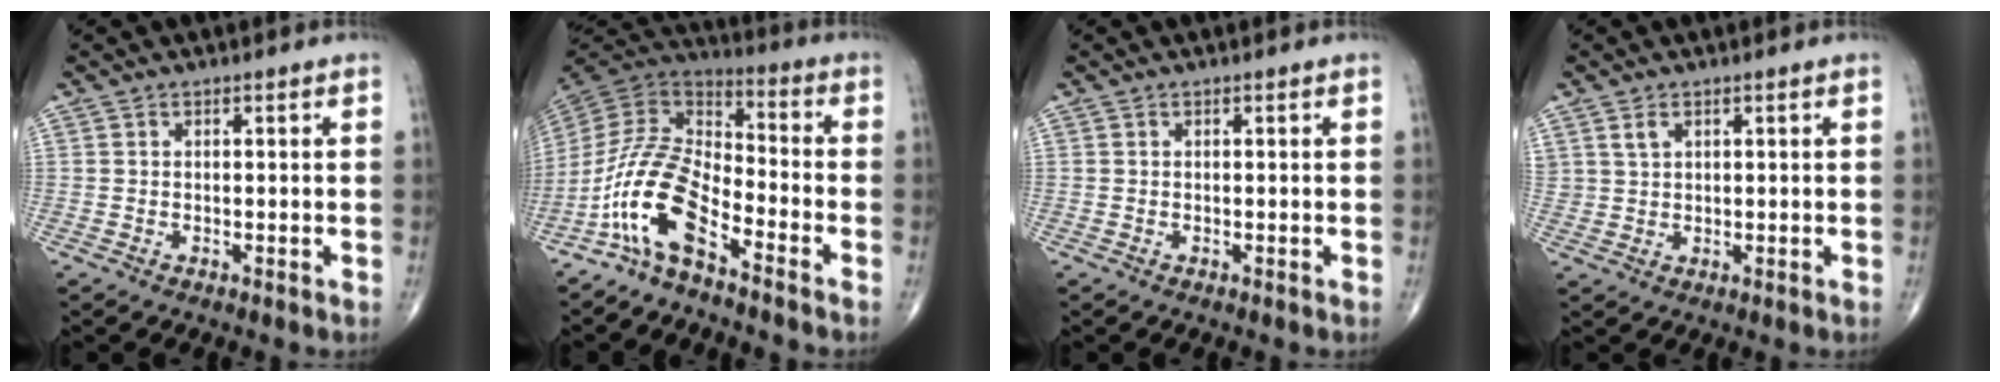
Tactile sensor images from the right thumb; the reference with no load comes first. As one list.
[{"total": 13.1, "force": [-7.8, 4.9, 9.3], "torque": [-0.187, 0.074, -0.162]}, {"total": 0.0}, {"total": 2.3, "force": [1.3, 1.5, 1.2], "torque": [-0.018, -0.008, 0.031]}]